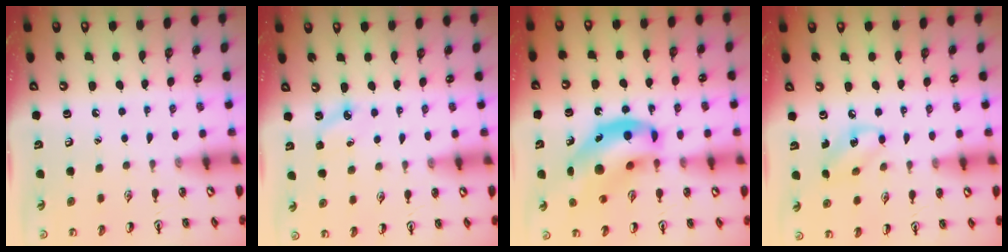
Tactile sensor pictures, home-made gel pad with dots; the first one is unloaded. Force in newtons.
{"total": 3.9, "press": 3.7, "slide": 1.1}
{"total": 15.8, "press": 15.2, "slide": 4.3}
{"total": 5.2, "press": 5.1, "slide": 0.8}